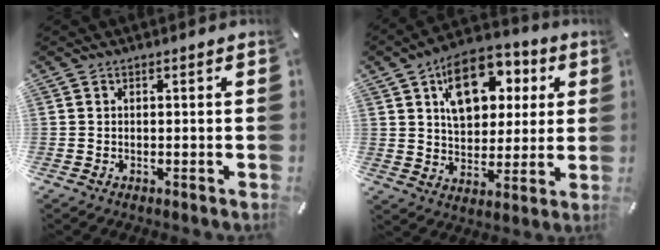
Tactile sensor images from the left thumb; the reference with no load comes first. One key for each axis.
{"total": 15.0, "fx": 6.7, "fy": 10.2, "fz": 8.7, "tx": -0.130, "ty": -0.022, "tz": 0.121}